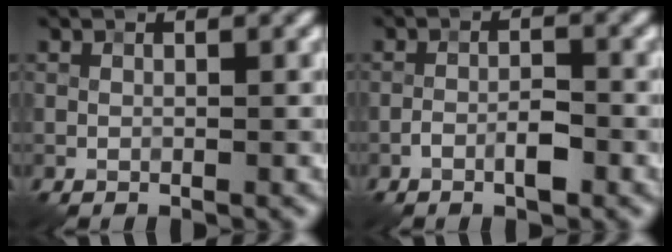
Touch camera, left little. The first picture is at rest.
{"total": 2.3, "force": [-1.2, 0.7, 1.8], "torque": [-0.032, 0.005, -0.025]}